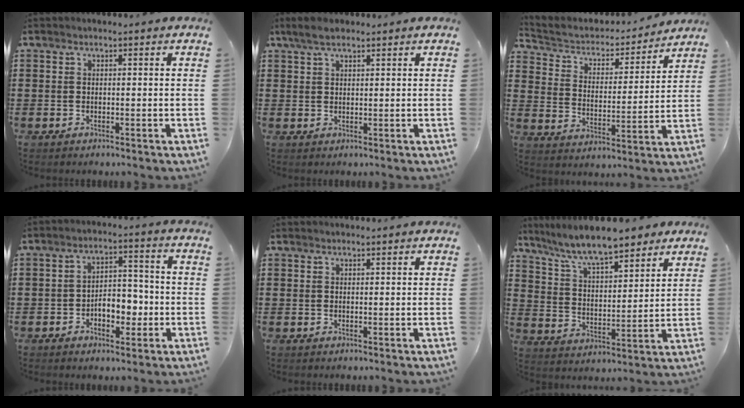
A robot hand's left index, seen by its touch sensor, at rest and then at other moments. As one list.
[{"total": 3.5, "force": [2.2, 1.4, 2.3], "torque": [-0.050, 0.006, 0.042]}, {"total": 3.5, "force": [3.1, 1.5, 0.6], "torque": [-0.035, -0.026, 0.043]}, {"total": 5.6, "force": [-1.7, 3.3, 4.2], "torque": [-0.062, 0.004, -0.036]}, {"total": 0.7, "force": [0.7, 0.1, 0.1], "torque": [-0.003, -0.001, 0.014]}, {"total": 9.3, "force": [8.1, 1.6, 4.3], "torque": [-0.114, -0.031, 0.141]}]